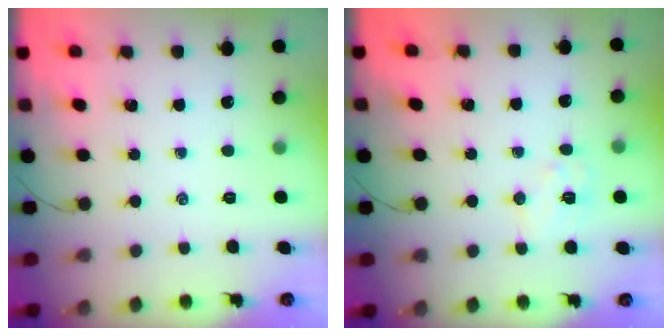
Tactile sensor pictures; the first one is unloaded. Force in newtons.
{"total": 6.9, "press": 6.8, "slide": 1.1}